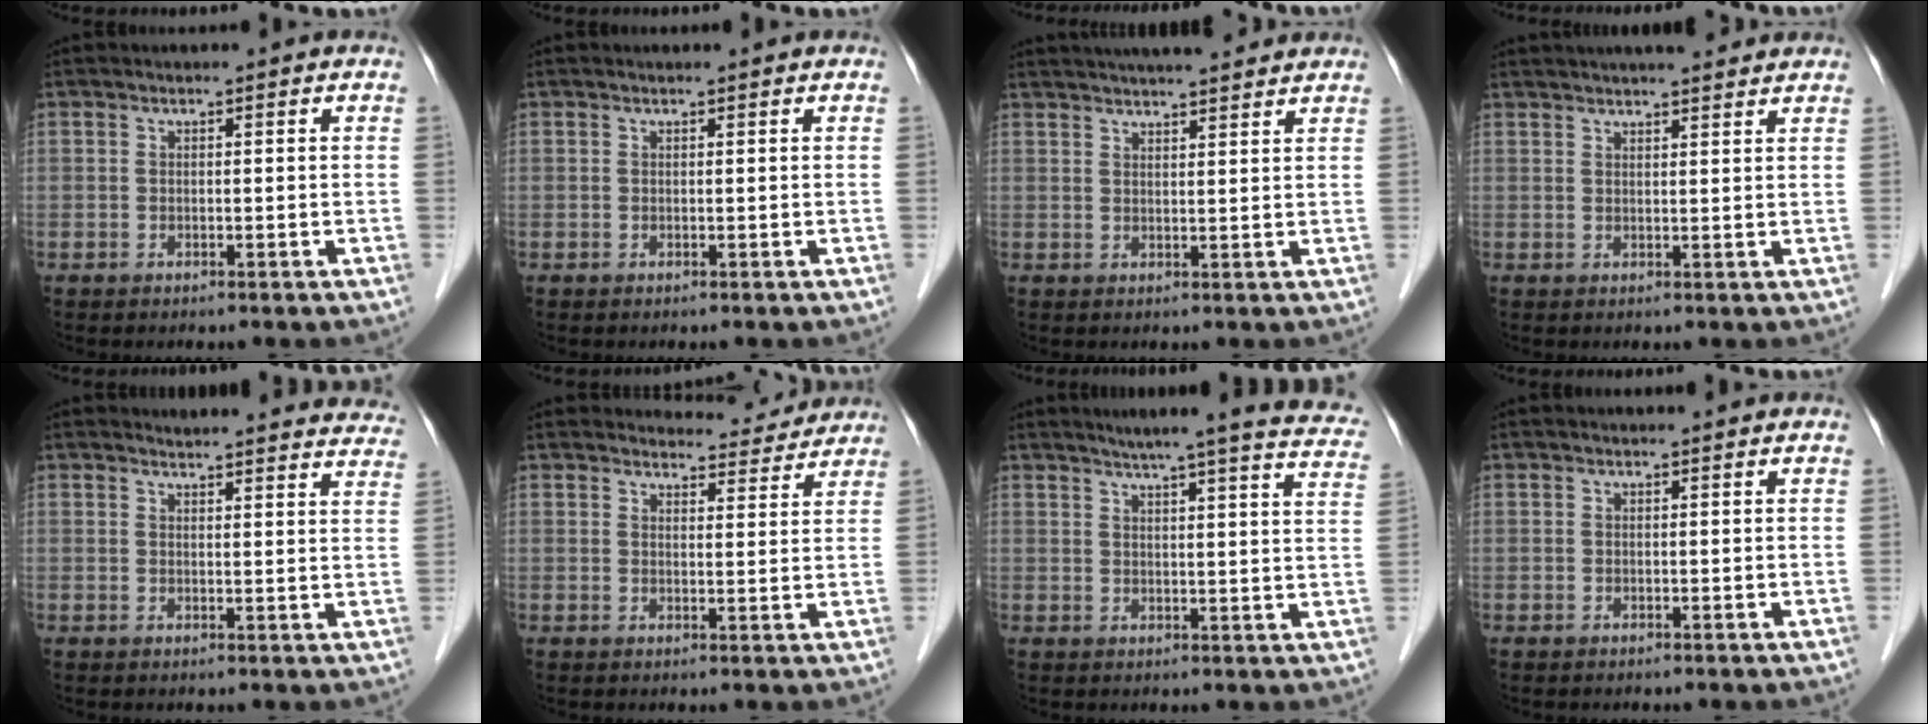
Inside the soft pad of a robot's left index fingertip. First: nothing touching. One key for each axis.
{"total": 0.9, "fx": 0.8, "fy": 0.0, "fz": 0.3, "tx": -0.008, "ty": 0.009, "tz": 0.013}
{"total": 12.9, "fx": 11.6, "fy": 1.6, "fz": 5.4, "tx": -0.084, "ty": 0.033, "tz": 0.161}
{"total": 10.5, "fx": 9.3, "fy": 1.5, "fz": 4.7, "tx": -0.067, "ty": 0.029, "tz": 0.122}
{"total": 19.4, "fx": 18.8, "fy": 2.9, "fz": 4.1, "tx": -0.039, "ty": -0.050, "tz": 0.199}
{"total": 6.7, "fx": 6.6, "fy": 1.3, "fz": 0.0, "tx": 0.008, "ty": -0.002, "tz": 0.072}
{"total": 20.2, "fx": 17.5, "fy": 1.2, "fz": 10.0, "tx": -0.132, "ty": -0.026, "tz": 0.199}
{"total": 1.1, "fx": 1.1, "fy": 0.1, "fz": 0.4, "tx": -0.007, "ty": 0.009, "tz": 0.016}